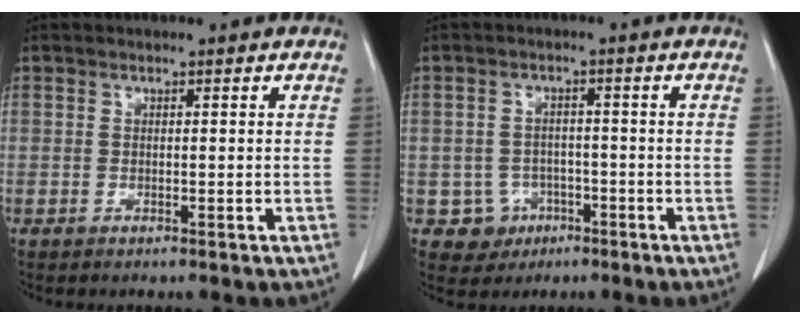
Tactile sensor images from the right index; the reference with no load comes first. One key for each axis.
{"total": 4.5, "fx": -1.7, "fy": 4.2, "fz": 0.2, "tx": 0.003, "ty": 0.014, "tz": -0.016}